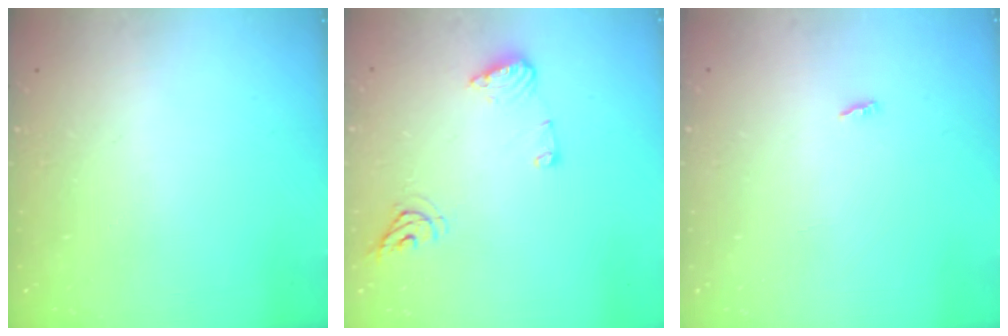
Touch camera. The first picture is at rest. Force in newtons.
{"total": 8.6, "press": 8.5, "slide": 0.1}
{"total": 1.9, "press": 1.9, "slide": 0.2}